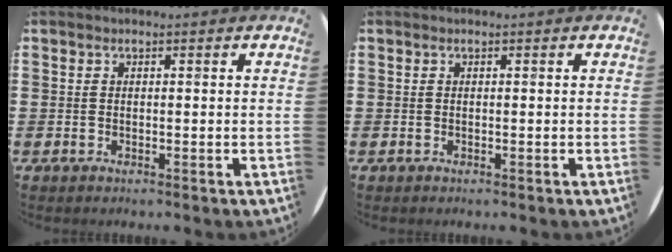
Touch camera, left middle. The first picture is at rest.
{"total": 0.0}